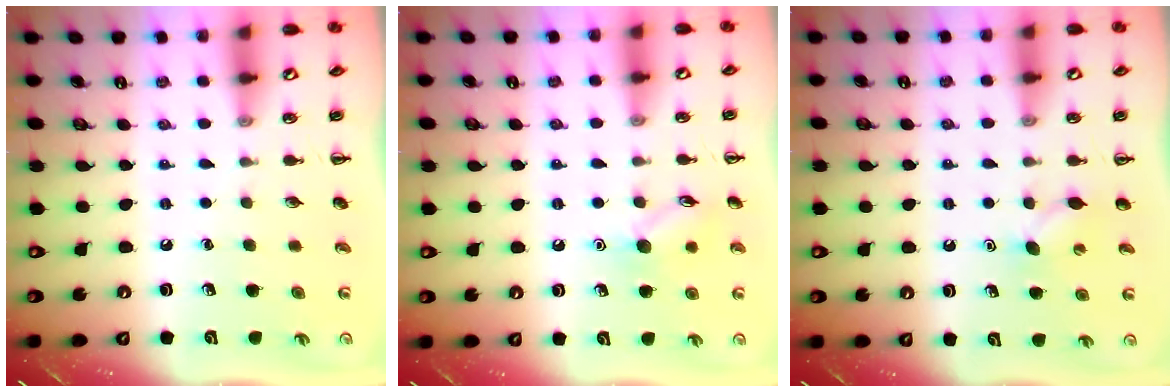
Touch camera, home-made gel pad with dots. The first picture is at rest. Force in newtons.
{"total": 8.4, "press": 8.4, "slide": 0.8}
{"total": 6.0, "press": 5.7, "slide": 1.7}